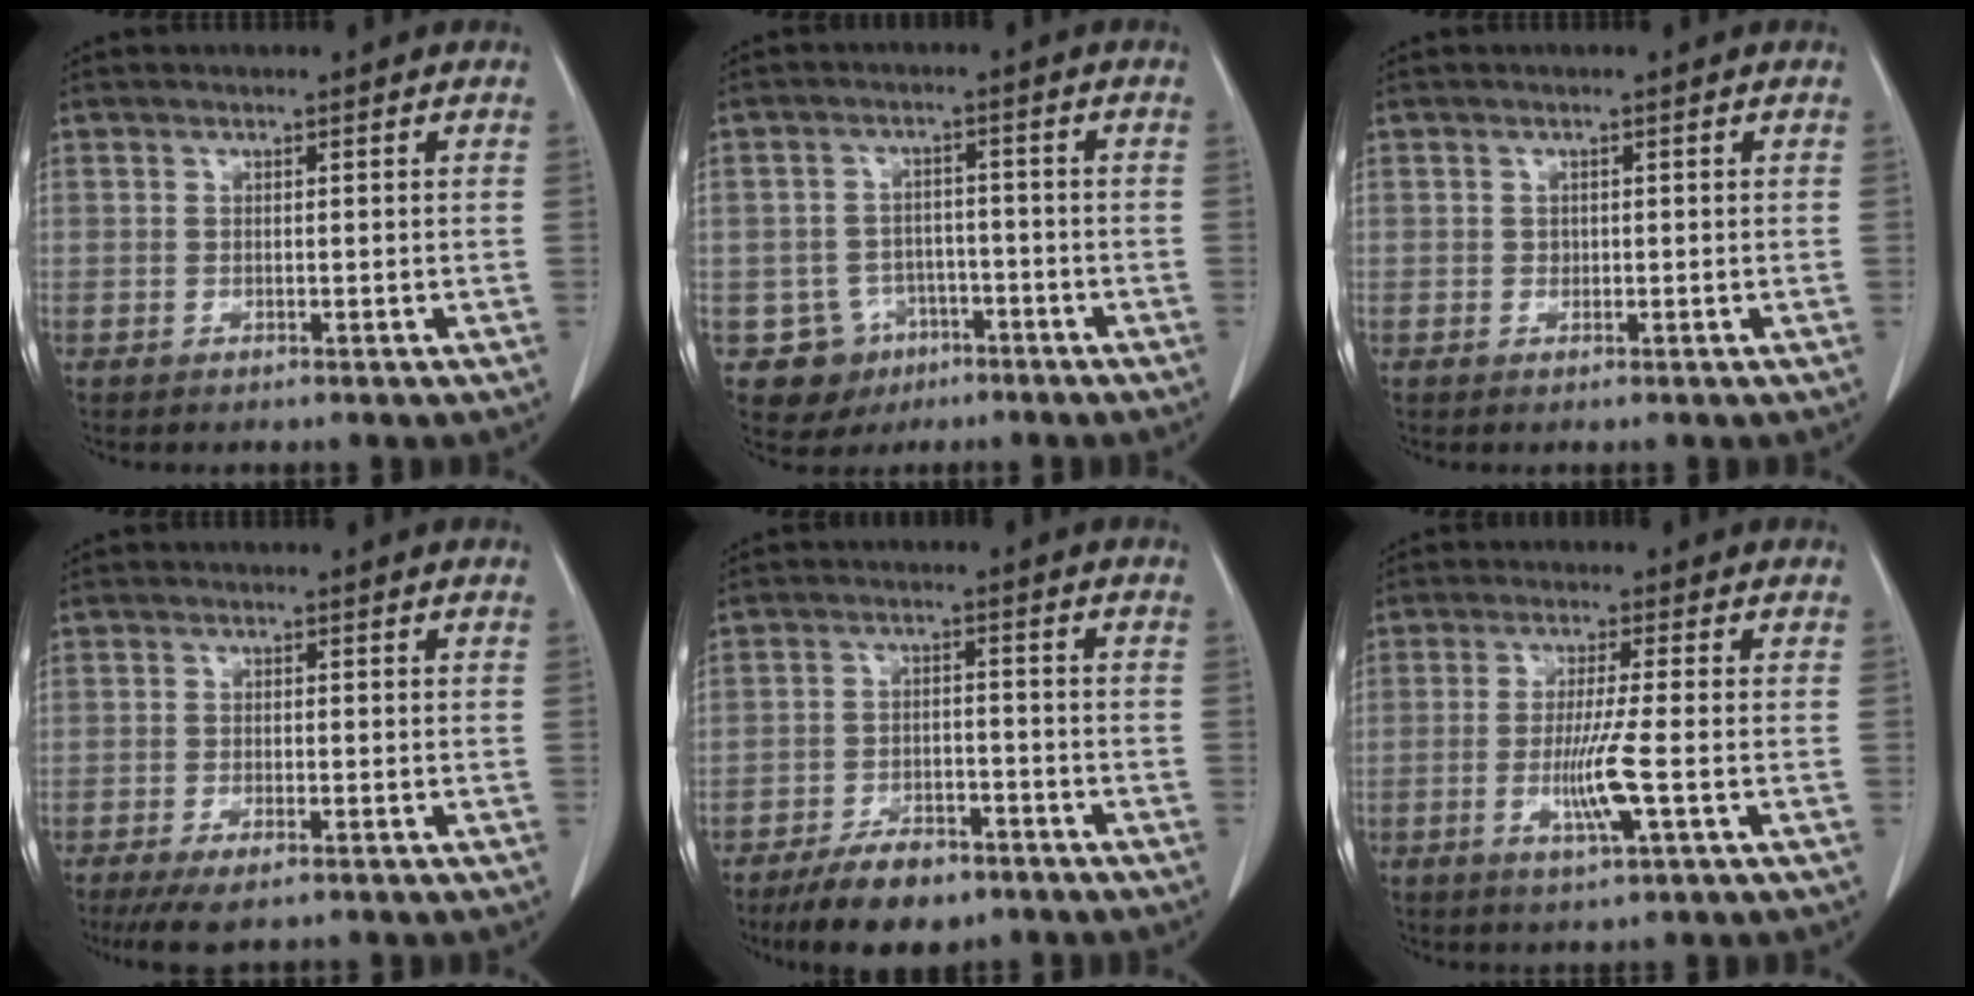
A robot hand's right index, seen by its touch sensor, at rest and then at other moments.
{"total": 6.6, "force": [-2.9, 6.0, 0.4], "torque": [0.001, 0.014, -0.033]}
{"total": 0.6, "force": [0.0, 0.5, 0.2], "torque": [0.001, 0.002, -0.001]}
{"total": 5.1, "force": [-3.6, 1.2, 3.3], "torque": [-0.050, -0.011, -0.055]}
{"total": 8.5, "force": [-6.4, 3.4, 4.4], "torque": [-0.078, -0.005, -0.107]}
{"total": 6.5, "force": [-1.6, -0.7, 6.2], "torque": [-0.120, -0.017, -0.032]}